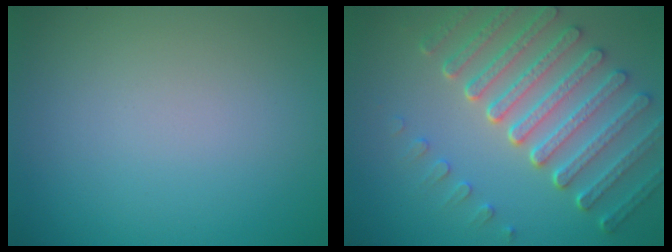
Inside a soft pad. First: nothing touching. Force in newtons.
{"total": 7.1, "press": 5.4, "slide": 4.7}